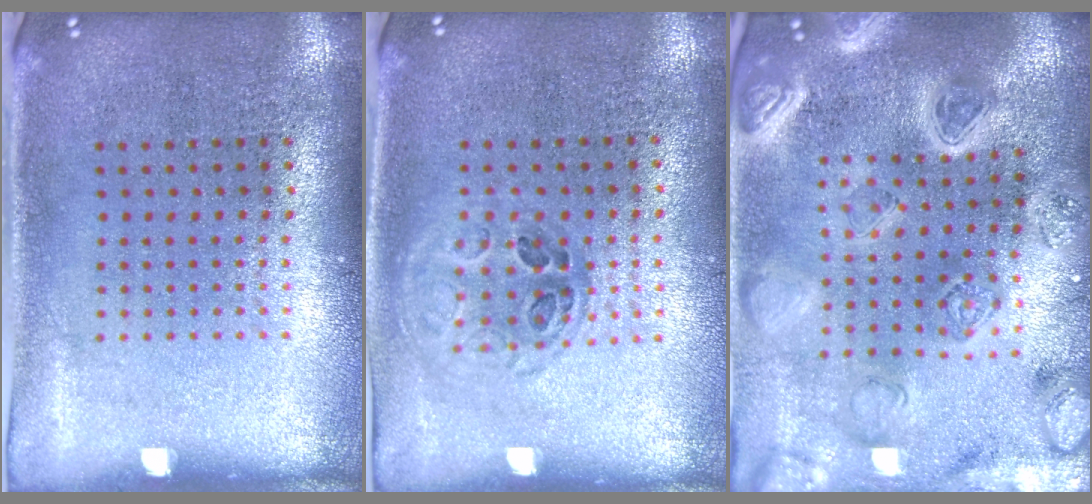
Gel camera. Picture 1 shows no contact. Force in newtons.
{"total": 1.0, "press": 0.9, "slide": 0.3}
{"total": 4.5, "press": 3.9, "slide": 2.1}